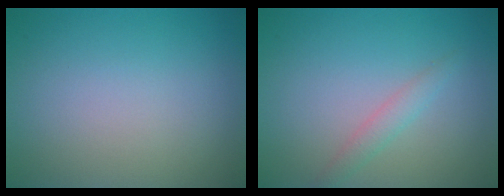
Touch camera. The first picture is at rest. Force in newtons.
{"total": 1.5, "press": 1.5, "slide": 0.1}